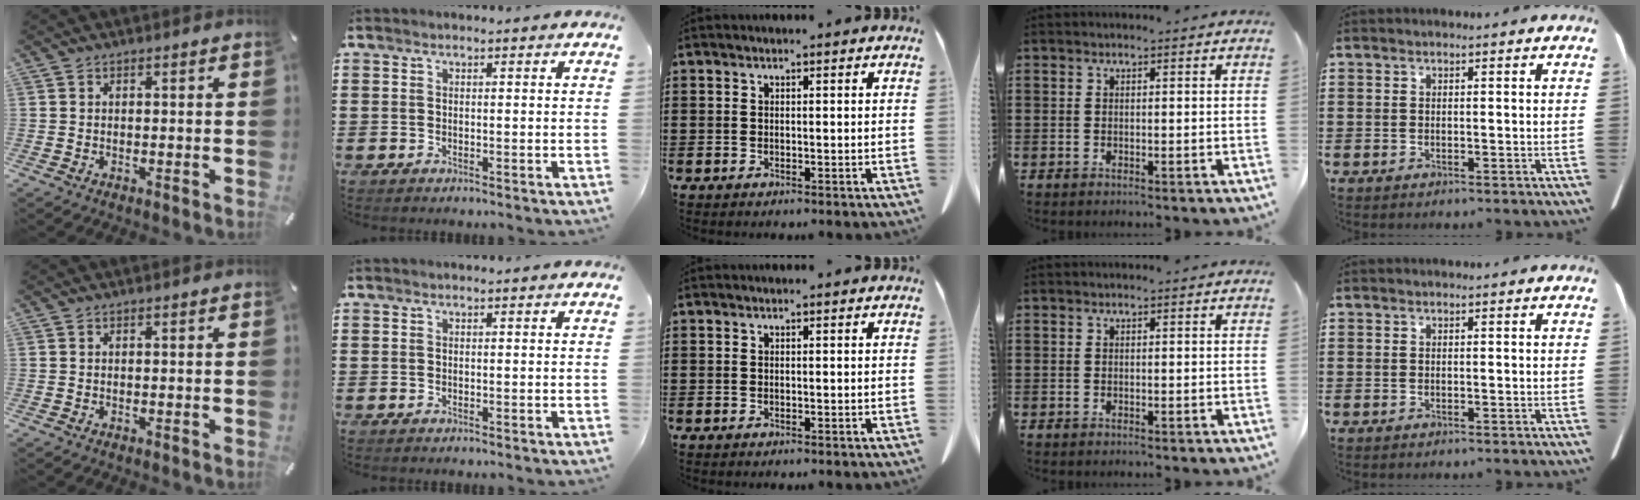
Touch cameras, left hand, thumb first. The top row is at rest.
{}